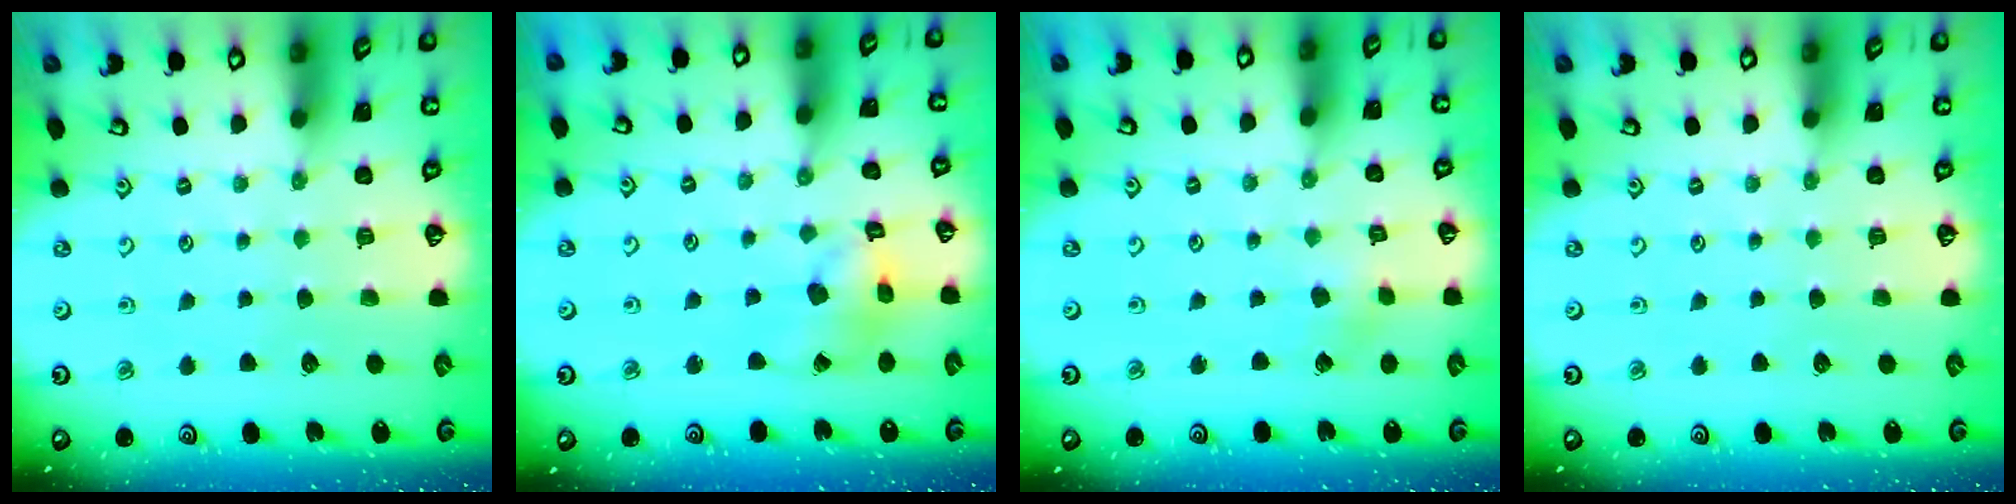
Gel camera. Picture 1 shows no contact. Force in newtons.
{"total": 8.9, "press": 8.8, "slide": 1.0}
{"total": 2.8, "press": 2.8, "slide": 0.1}
{"total": 0.0}